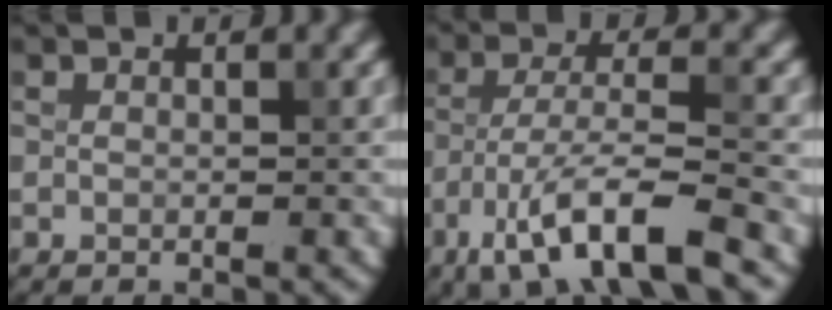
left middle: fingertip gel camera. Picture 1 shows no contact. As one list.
[{"total": 8.4, "force": [-5.1, 1.9, 6.4], "torque": [-0.116, -0.003, -0.094]}]